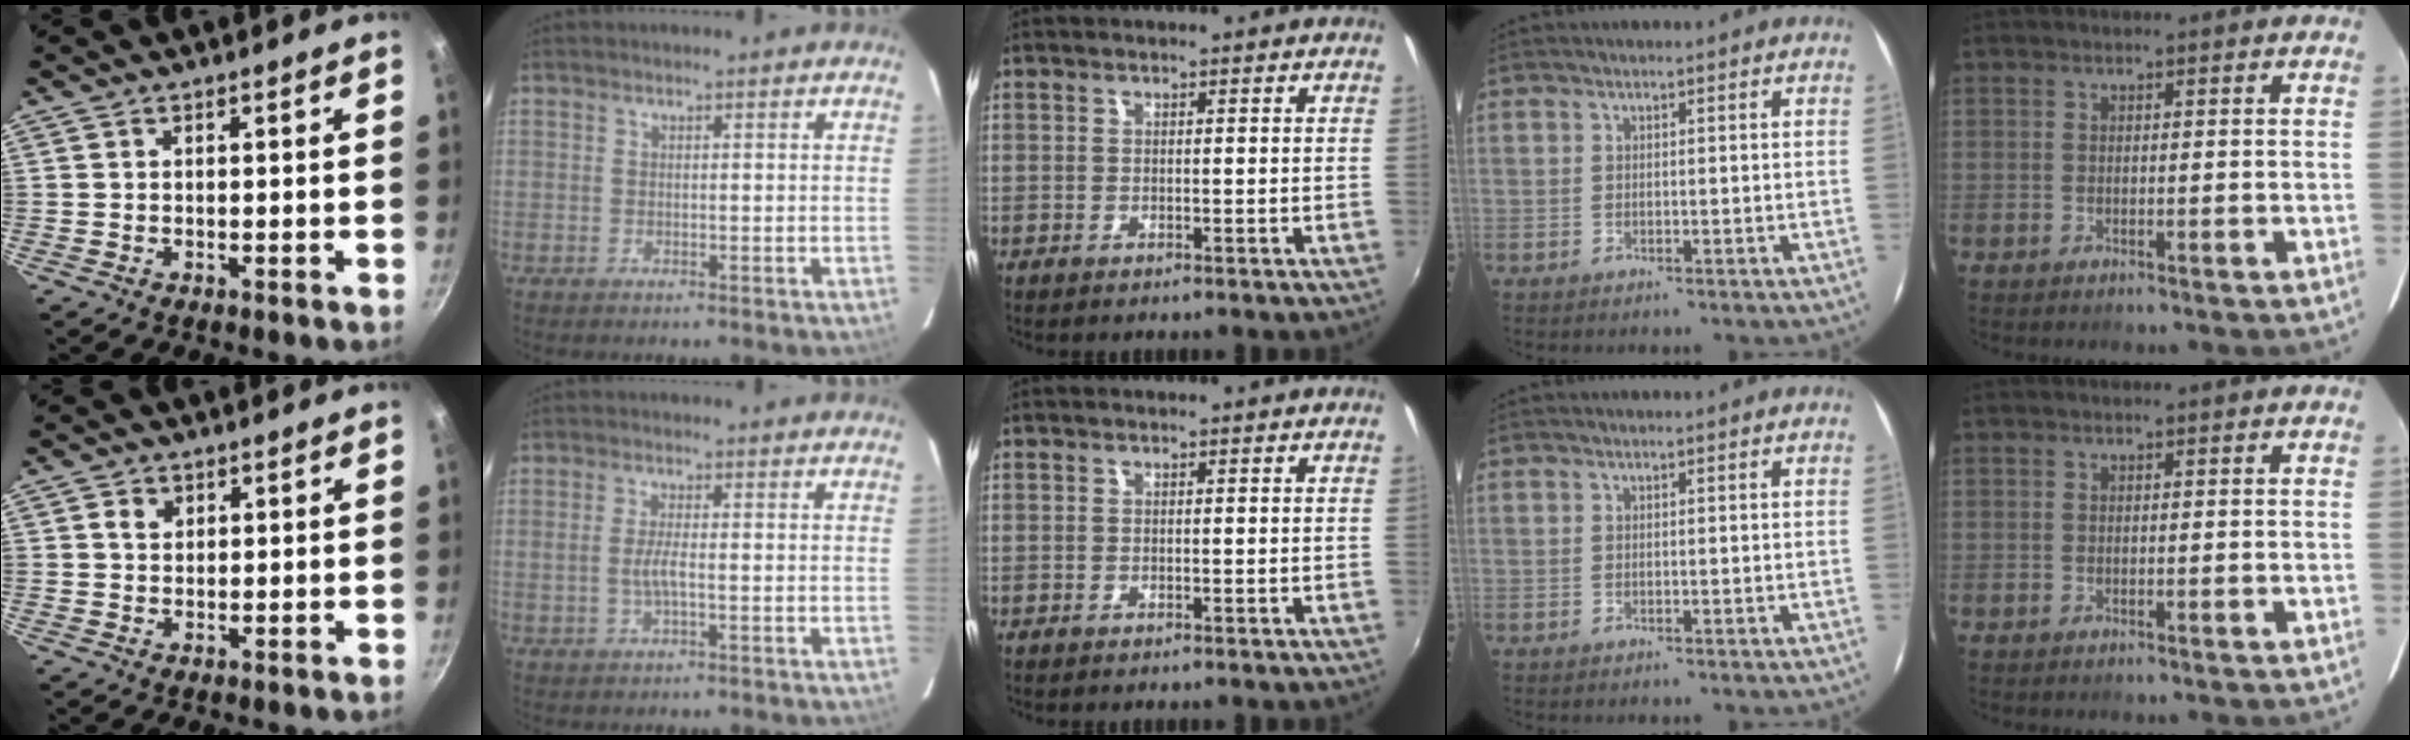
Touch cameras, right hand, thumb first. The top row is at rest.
{"thumb": {"total": 2.6, "force": [0.9, 2.1, 1.1], "torque": [-0.010, 0.002, 0.013]}, "index": {"total": 3.1, "force": [-0.6, 0.6, 3.0], "torque": [-0.060, -0.001, -0.010]}}